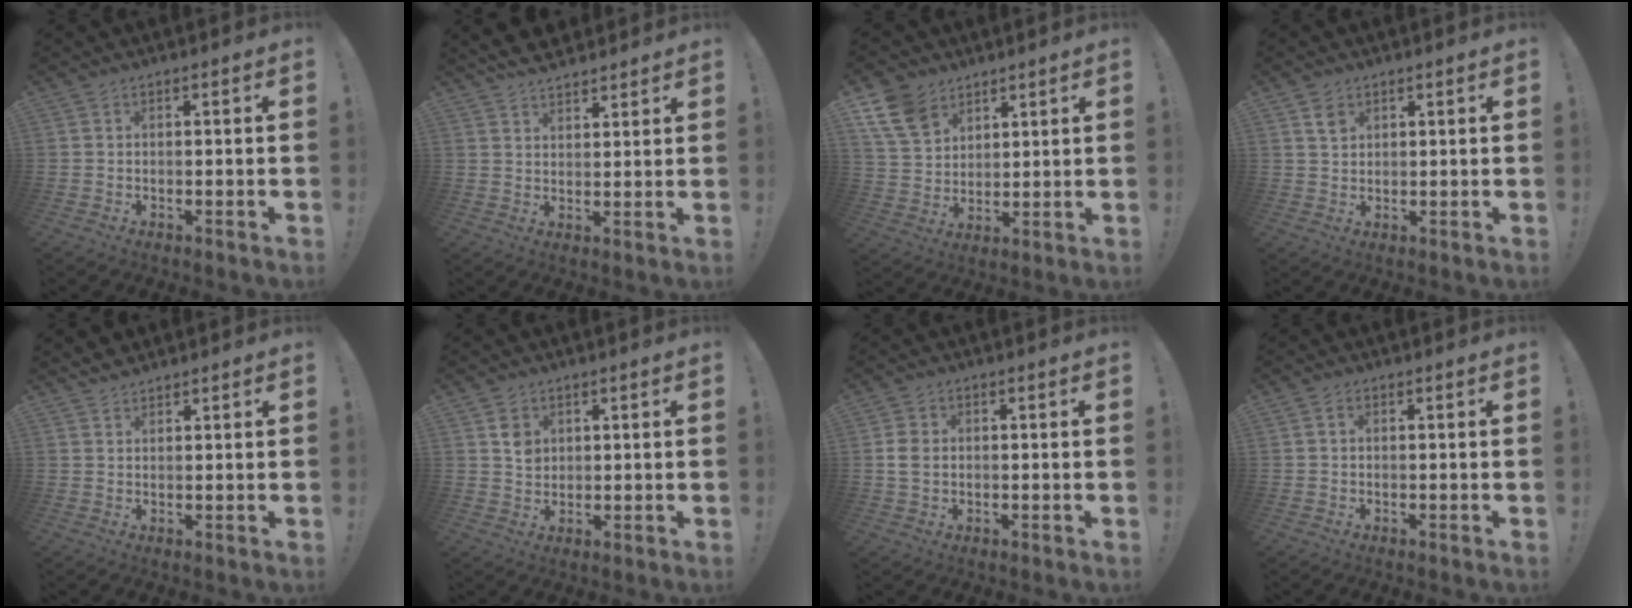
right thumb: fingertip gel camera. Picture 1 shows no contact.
{"total": 6.4, "force": [5.8, 2.2, 1.4], "torque": [-0.020, -0.033, 0.108]}
{"total": 12.4, "force": [7.5, 8.5, 5.1], "torque": [-0.098, -0.033, 0.154]}
{"total": 3.1, "force": [1.9, 2.1, 1.1], "torque": [-0.006, -0.010, 0.034]}
{"total": 2.9, "force": [2.7, 1.0, 0.2], "torque": [0.009, -0.018, 0.049]}
{"total": 4.6, "force": [1.8, 3.7, 2.1], "torque": [-0.015, -0.005, 0.030]}
{"total": 4.3, "force": [0.5, 3.4, 2.6], "torque": [-0.042, 0.001, 0.008]}
{"total": 0.8, "force": [0.2, 0.6, 0.5], "torque": [-0.003, -0.001, 0.001]}